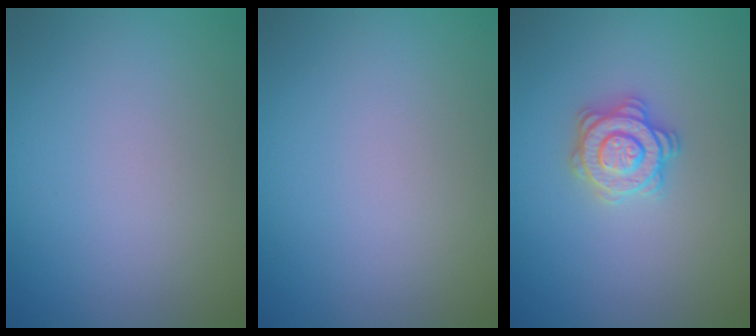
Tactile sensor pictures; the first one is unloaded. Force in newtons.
{"total": 0.0}
{"total": 2.8, "press": 2.8, "slide": 0.2}